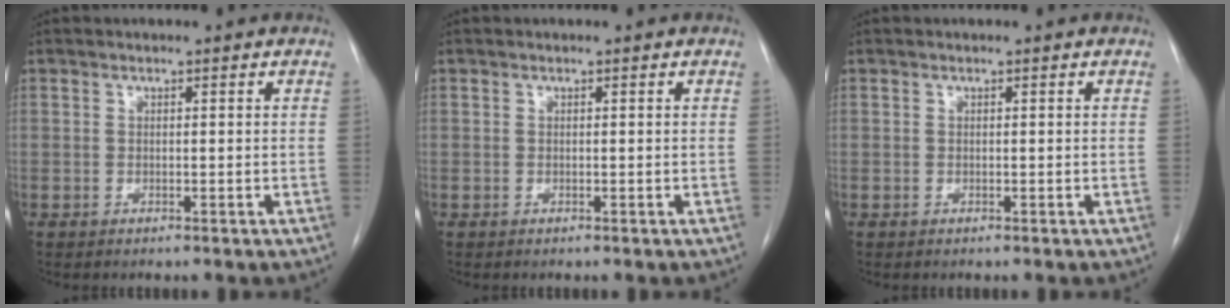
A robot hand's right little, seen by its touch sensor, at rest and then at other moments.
{"total": 0.0}
{"total": 0.0}